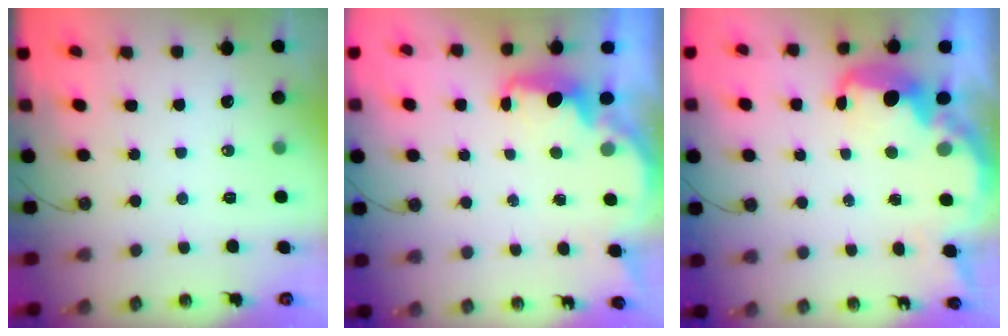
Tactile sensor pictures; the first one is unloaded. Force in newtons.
{"total": 2.5, "press": 2.4, "slide": 0.8}
{"total": 5.3, "press": 5.2, "slide": 0.5}